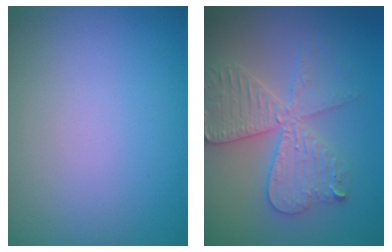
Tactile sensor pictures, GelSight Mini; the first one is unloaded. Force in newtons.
{"total": 5.7, "press": 5.6, "slide": 0.7}